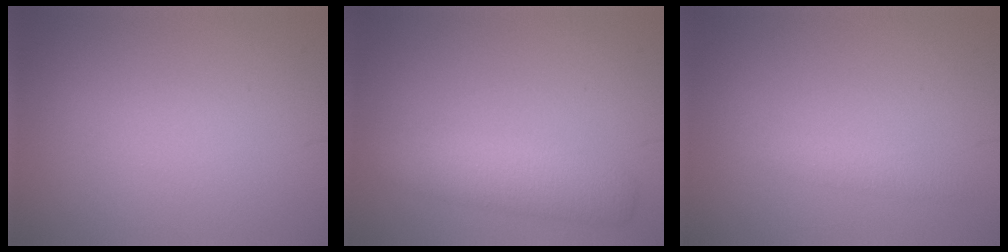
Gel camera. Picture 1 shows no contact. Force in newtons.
{"total": 4.2, "press": 4.2, "slide": 0.1}
{"total": 1.4, "press": 1.4, "slide": 0.1}